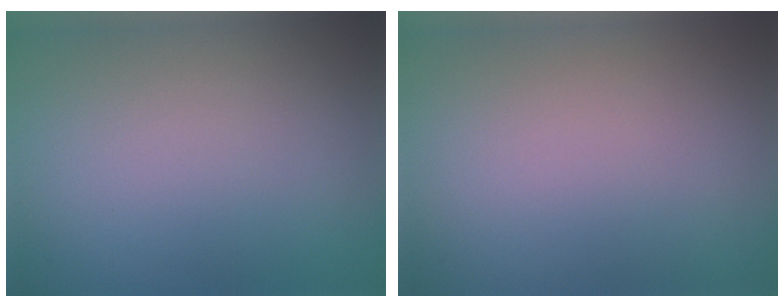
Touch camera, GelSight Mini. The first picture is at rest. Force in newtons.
{"total": 0.0}